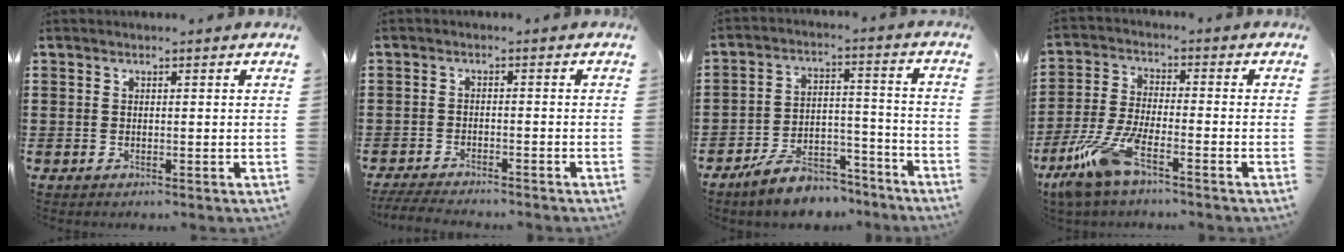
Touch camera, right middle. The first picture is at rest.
{"total": 3.4, "force": [-3.3, 0.2, 0.7], "torque": [-0.020, -0.004, -0.069]}
{"total": 8.2, "force": [-7.2, 2.9, 2.7], "torque": [-0.046, 0.028, -0.134]}
{"total": 9.0, "force": [-5.8, 2.1, 6.5], "torque": [-0.162, -0.015, -0.117]}